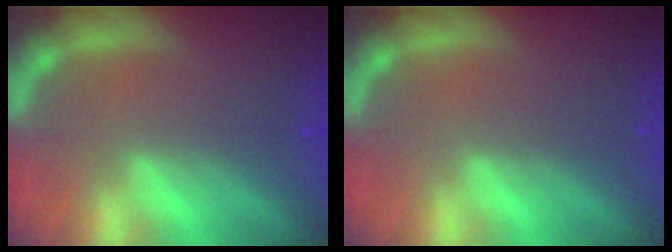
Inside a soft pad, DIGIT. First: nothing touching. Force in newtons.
{"total": 0.0}